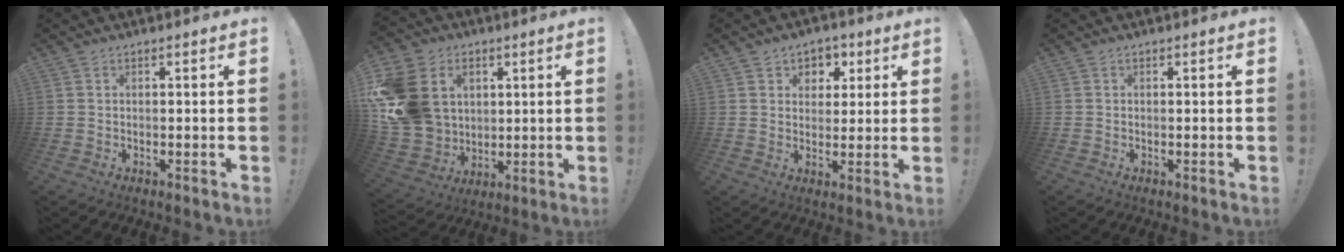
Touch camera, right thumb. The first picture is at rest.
{"total": 19.5, "force": [4.1, 16.1, 10.3], "torque": [-0.202, -0.010, 0.090]}
{"total": 5.5, "force": [1.7, 5.2, 1.0], "torque": [-0.002, -0.013, 0.032]}
{"total": 0.0}